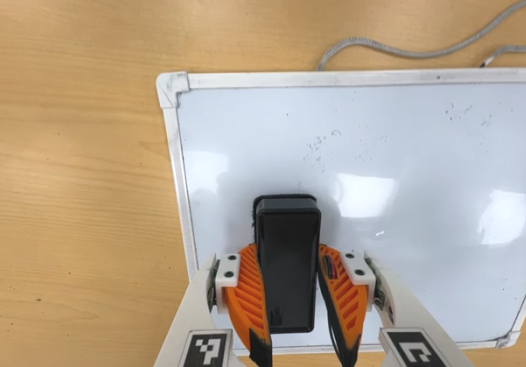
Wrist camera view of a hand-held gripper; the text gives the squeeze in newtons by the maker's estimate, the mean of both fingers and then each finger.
{"total": 10.9, "left": 10.4, "right": 11.5}